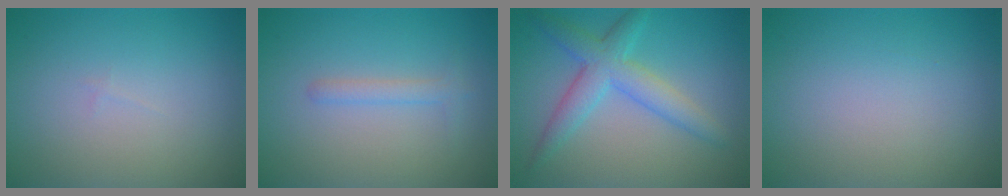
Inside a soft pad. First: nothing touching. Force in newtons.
{"total": 1.3, "press": 1.3, "slide": 0.1}
{"total": 4.4, "press": 4.4, "slide": 0.0}
{"total": 0.0}